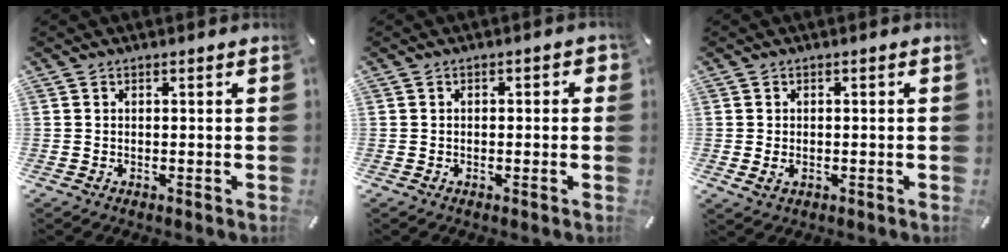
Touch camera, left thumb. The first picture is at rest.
{"total": 1.6, "force": [-0.7, 0.9, 1.1], "torque": [-0.019, 0.005, -0.013]}
{"total": 1.7, "force": [-0.3, 1.3, 1.1], "torque": [-0.019, 0.003, -0.004]}